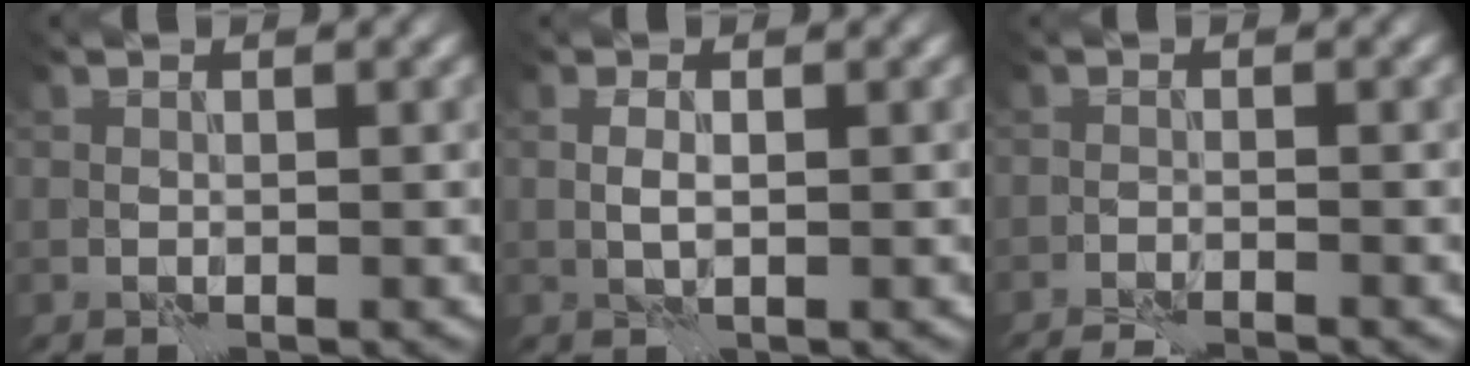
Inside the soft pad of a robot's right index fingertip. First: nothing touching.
{"total": 0.8, "force": [0.1, 0.1, 0.8], "torque": [-0.017, 0.000, 0.001]}
{"total": 3.8, "force": [-3.7, 0.2, 1.0], "torque": [-0.015, -0.004, -0.057]}